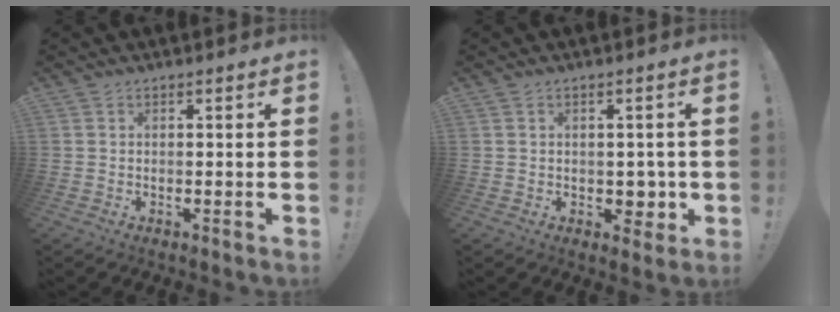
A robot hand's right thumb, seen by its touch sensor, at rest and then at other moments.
{"total": 4.0, "force": [0.0, 3.6, 1.8], "torque": [-0.007, -0.002, 0.002]}